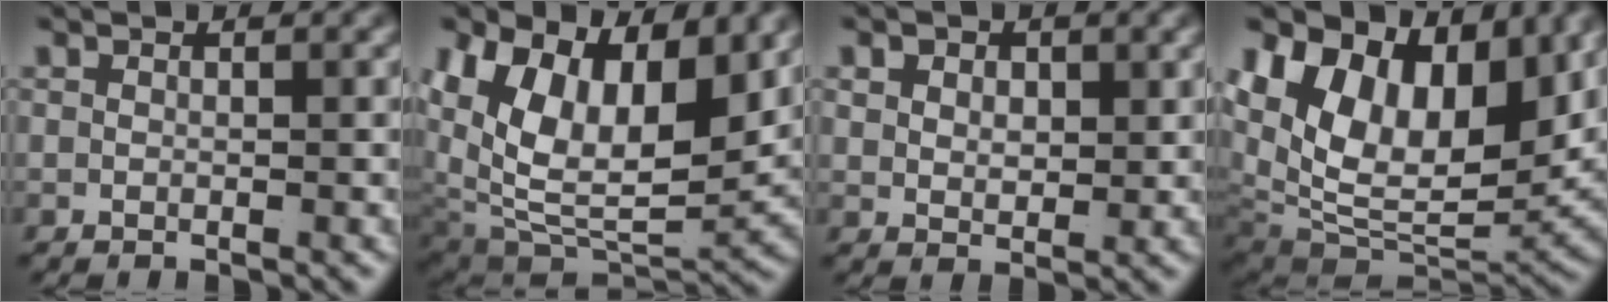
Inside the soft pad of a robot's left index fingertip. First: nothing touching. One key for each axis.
{"total": 13.2, "fx": 1.0, "fy": 8.7, "fz": 9.8, "tx": -0.188, "ty": -0.049, "tz": 0.042}
{"total": 2.5, "fx": 1.0, "fy": 1.6, "fz": 1.6, "tx": -0.032, "ty": -0.020, "tz": 0.032}
{"total": 18.3, "fx": 1.5, "fy": 12.7, "fz": 13.1, "tx": -0.245, "ty": -0.046, "tz": 0.040}